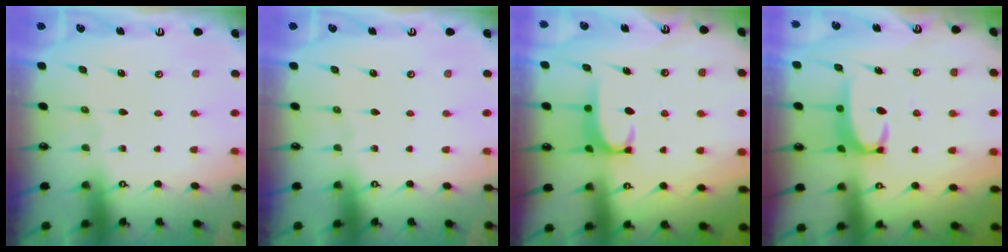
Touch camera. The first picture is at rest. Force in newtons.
{"total": 0.0}
{"total": 1.9, "press": 1.9, "slide": 0.5}
{"total": 3.1, "press": 3.1, "slide": 0.3}